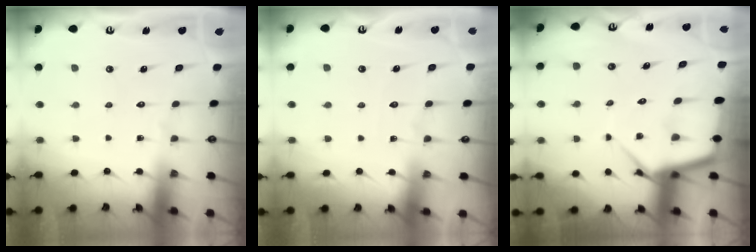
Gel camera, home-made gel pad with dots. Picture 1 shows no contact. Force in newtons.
{"total": 4.0, "press": 4.0, "slide": 0.5}
{"total": 9.7, "press": 9.7, "slide": 1.0}